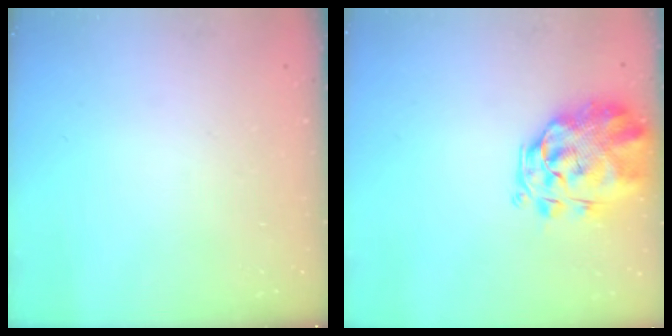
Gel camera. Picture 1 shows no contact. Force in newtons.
{"total": 3.4, "press": 3.0, "slide": 1.6}